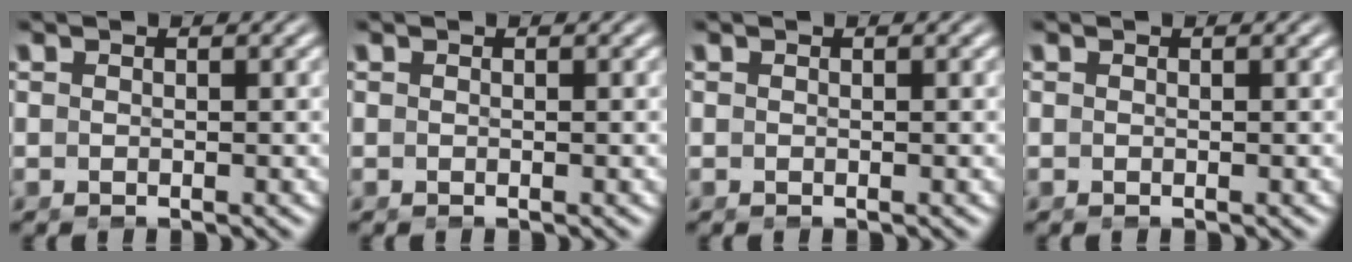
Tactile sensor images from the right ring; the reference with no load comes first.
{"total": 0.0}
{"total": 0.0}
{"total": 0.0}